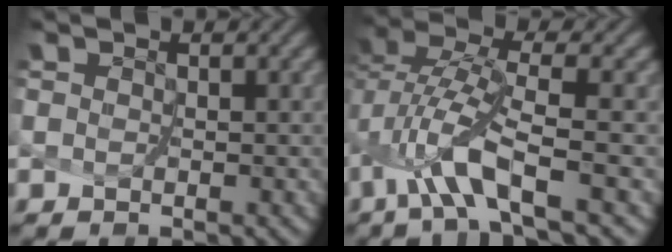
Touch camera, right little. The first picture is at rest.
{"total": 5.1, "force": [-2.6, 0.6, 4.4], "torque": [-0.097, 0.006, -0.051]}